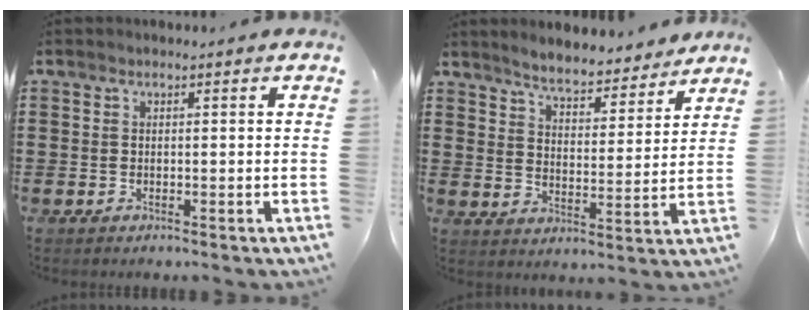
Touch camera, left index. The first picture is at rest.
{"total": 5.4, "force": [5.3, 0.2, 1.2], "torque": [-0.047, -0.031, 0.090]}